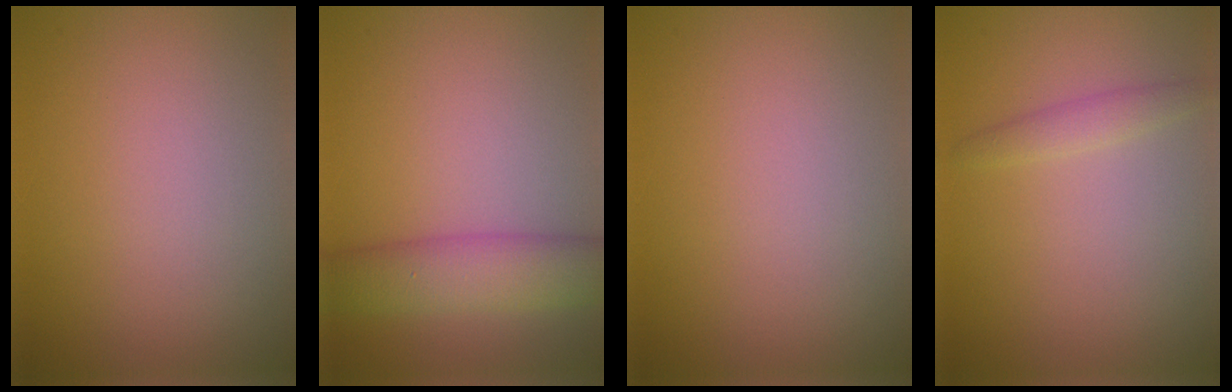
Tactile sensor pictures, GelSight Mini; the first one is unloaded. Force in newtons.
{"total": 5.2, "press": 5.2, "slide": 0.2}
{"total": 0.0}
{"total": 1.3, "press": 1.3, "slide": 0.0}